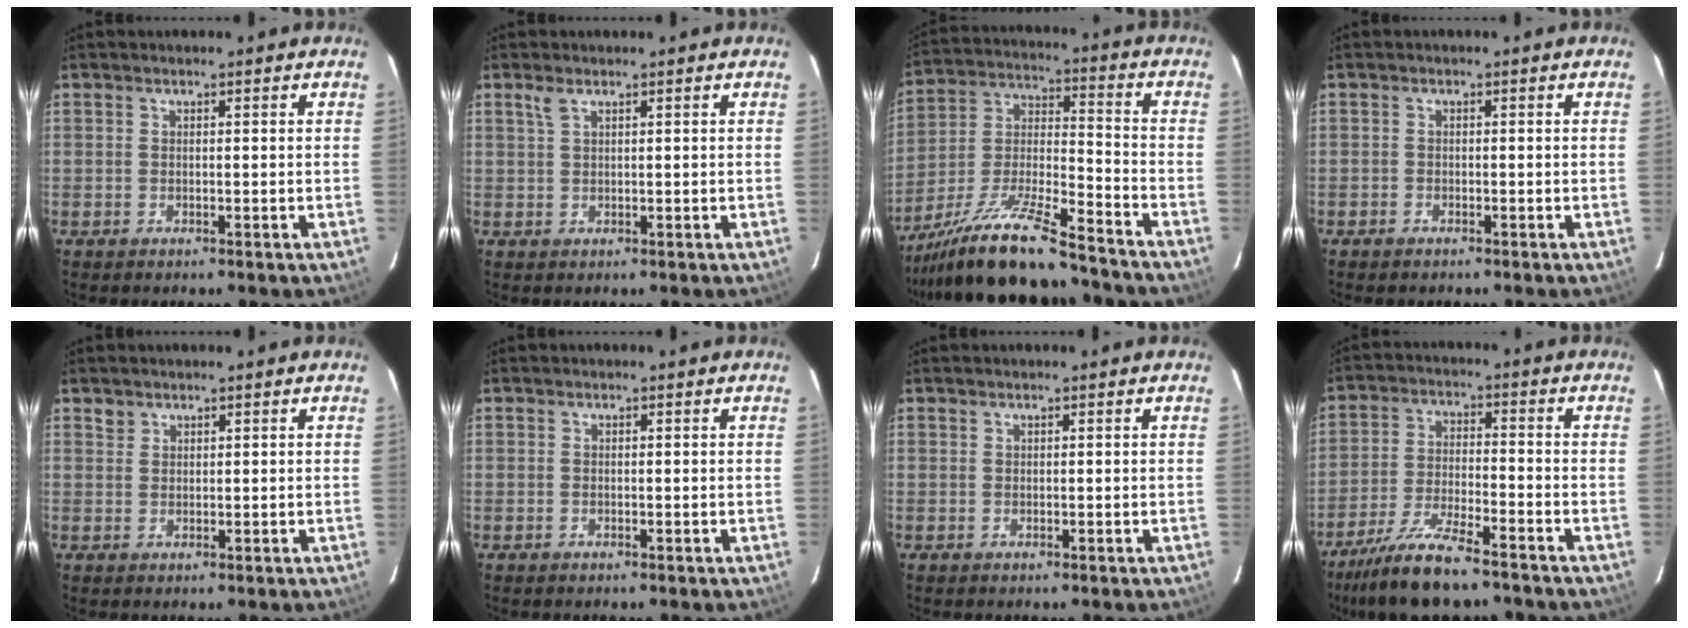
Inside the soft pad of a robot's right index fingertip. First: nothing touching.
{"total": 1.5, "force": [1.0, 0.4, 1.0], "torque": [-0.023, 0.005, 0.021]}
{"total": 19.5, "force": [-16.1, 2.8, 10.7], "torque": [-0.214, -0.021, -0.274]}
{"total": 1.1, "force": [-0.9, 0.6, 0.1], "torque": [-0.009, 0.001, -0.018]}
{"total": 1.4, "force": [1.0, 0.9, 0.0], "torque": [0.001, 0.003, 0.019]}
{"total": 0.0}
{"total": 0.0}
{"total": 13.7, "force": [-11.3, 2.5, 7.4], "torque": [-0.164, -0.024, -0.202]}